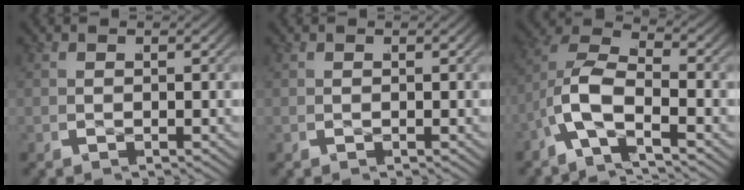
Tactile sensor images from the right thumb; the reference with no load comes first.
{"total": 0.0}
{"total": 8.4, "force": [-1.1, 5.9, 5.9], "torque": [-0.161, -0.021, -0.027]}